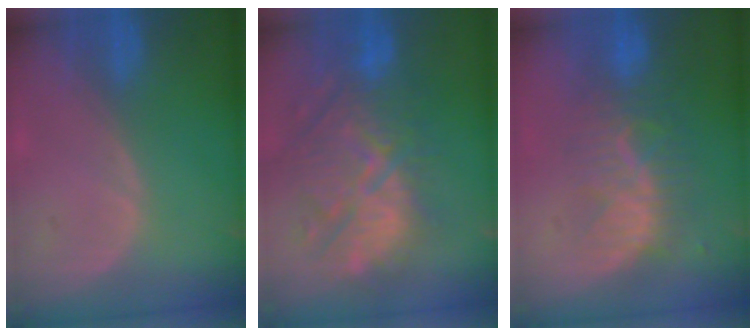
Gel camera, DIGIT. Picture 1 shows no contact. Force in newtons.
{"total": 12.1, "press": 11.6, "slide": 3.2}
{"total": 8.4, "press": 7.6, "slide": 3.5}